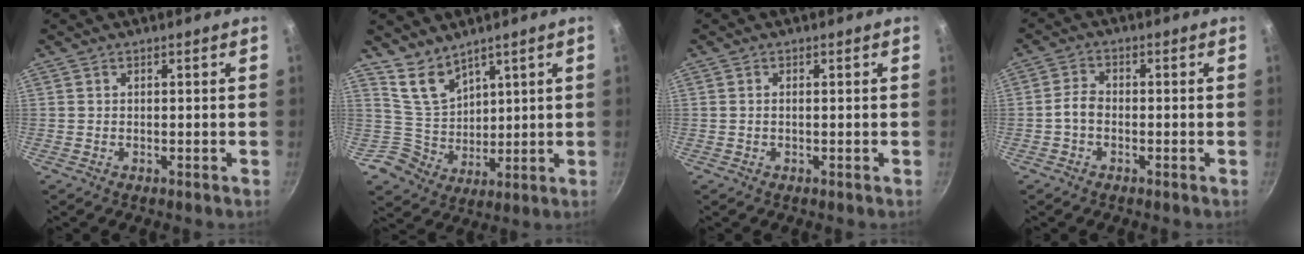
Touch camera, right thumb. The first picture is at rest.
{"total": 7.4, "force": [5.4, 4.8, 1.1], "torque": [0.003, -0.045, 0.118]}
{"total": 0.5, "force": [0.0, 0.2, 0.5], "torque": [-0.012, 0.002, -0.001]}
{"total": 3.1, "force": [-1.0, 2.0, 2.0], "torque": [-0.041, 0.020, -0.028]}